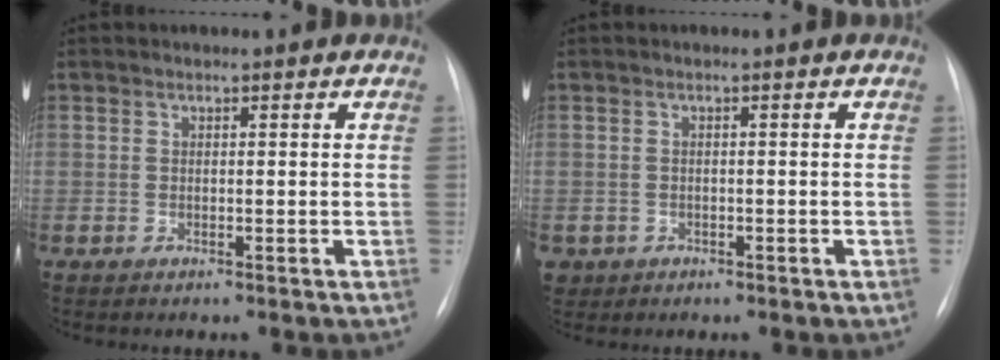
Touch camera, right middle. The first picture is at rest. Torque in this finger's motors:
{"motor_torque": [0.85, -0.98, 0.45, 0.06]}